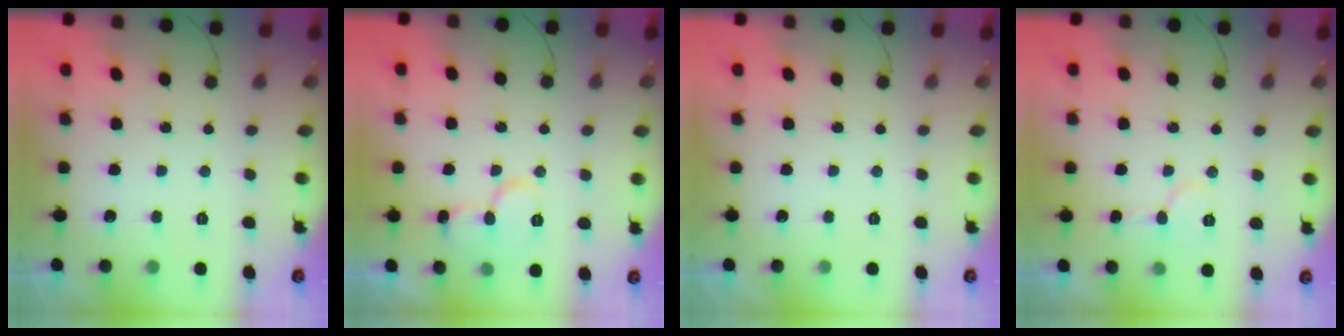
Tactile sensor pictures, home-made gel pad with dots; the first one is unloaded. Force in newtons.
{"total": 10.0, "press": 10.0, "slide": 1.2}
{"total": 0.0}
{"total": 6.3, "press": 6.2, "slide": 0.5}